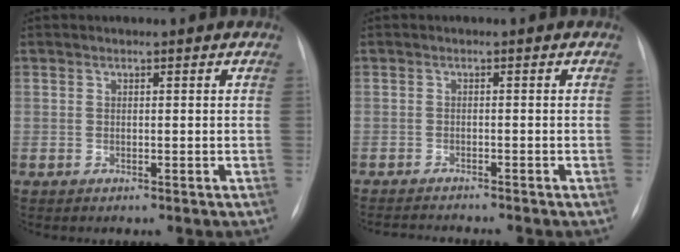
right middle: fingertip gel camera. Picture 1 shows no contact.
{"total": 5.2, "force": [-4.9, -0.3, 1.5], "torque": [-0.015, -0.013, -0.076]}